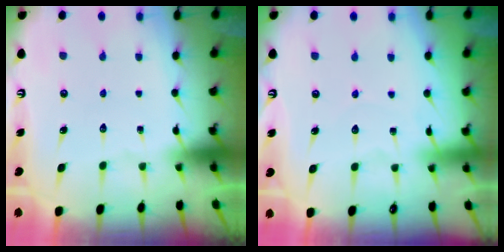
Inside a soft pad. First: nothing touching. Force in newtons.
{"total": 2.6, "press": 2.6, "slide": 0.3}